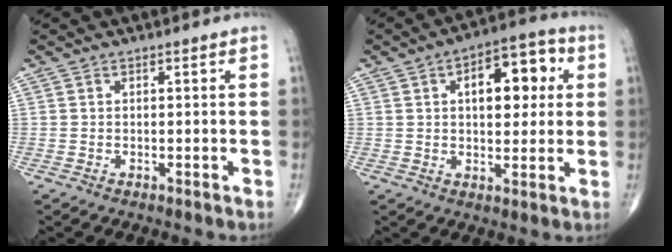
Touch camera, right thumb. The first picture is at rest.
{"total": 12.2, "force": [3.0, 6.4, 9.9], "torque": [-0.105, 0.013, 0.038]}